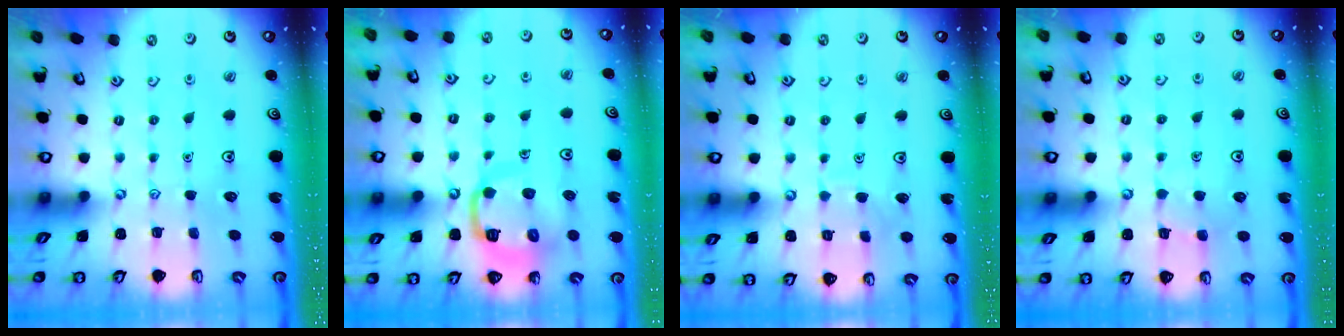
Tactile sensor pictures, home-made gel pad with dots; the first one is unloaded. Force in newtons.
{"total": 11.8, "press": 11.7, "slide": 1.4}
{"total": 5.2, "press": 5.1, "slide": 0.4}
{"total": 5.7, "press": 5.7, "slide": 0.5}